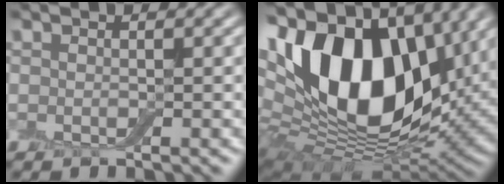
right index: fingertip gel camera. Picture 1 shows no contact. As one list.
[{"total": 19.0, "force": [6.2, 11.6, 13.7], "torque": [-0.252, 0.024, 0.098]}]